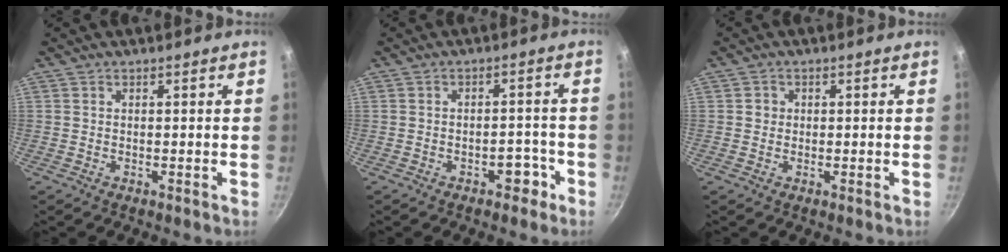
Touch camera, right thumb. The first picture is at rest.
{"total": 3.8, "force": [-2.1, 2.3, 2.2], "torque": [-0.004, 0.025, -0.020]}
{"total": 1.6, "force": [0.1, 1.5, 0.4], "torque": [0.001, 0.003, -0.001]}